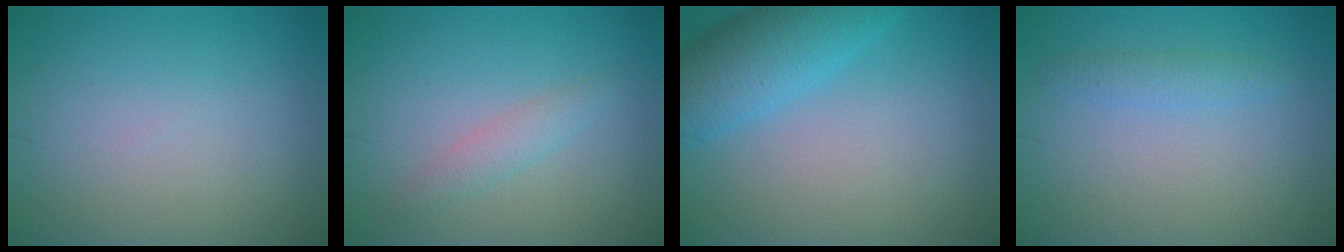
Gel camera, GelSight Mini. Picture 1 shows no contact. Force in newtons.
{"total": 1.6, "press": 1.6, "slide": 0.1}
{"total": 5.8, "press": 5.8, "slide": 0.2}
{"total": 1.5, "press": 1.5, "slide": 0.1}